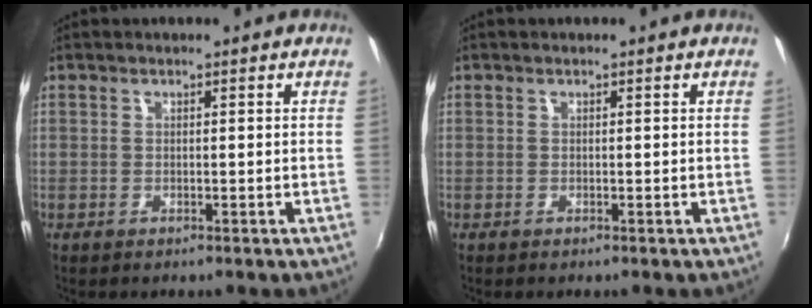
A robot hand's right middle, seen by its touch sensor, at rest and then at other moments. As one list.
[{"total": 0.0}]